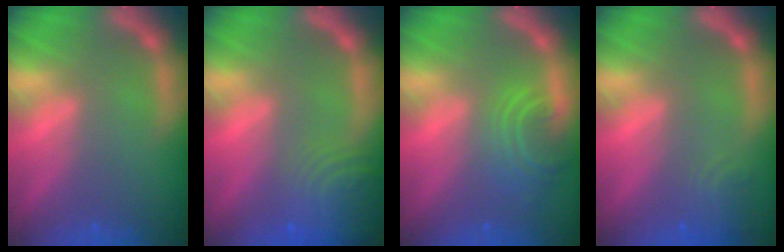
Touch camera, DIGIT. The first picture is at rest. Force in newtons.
{"total": 7.4}
{"total": 4.5}
{"total": 2.4}